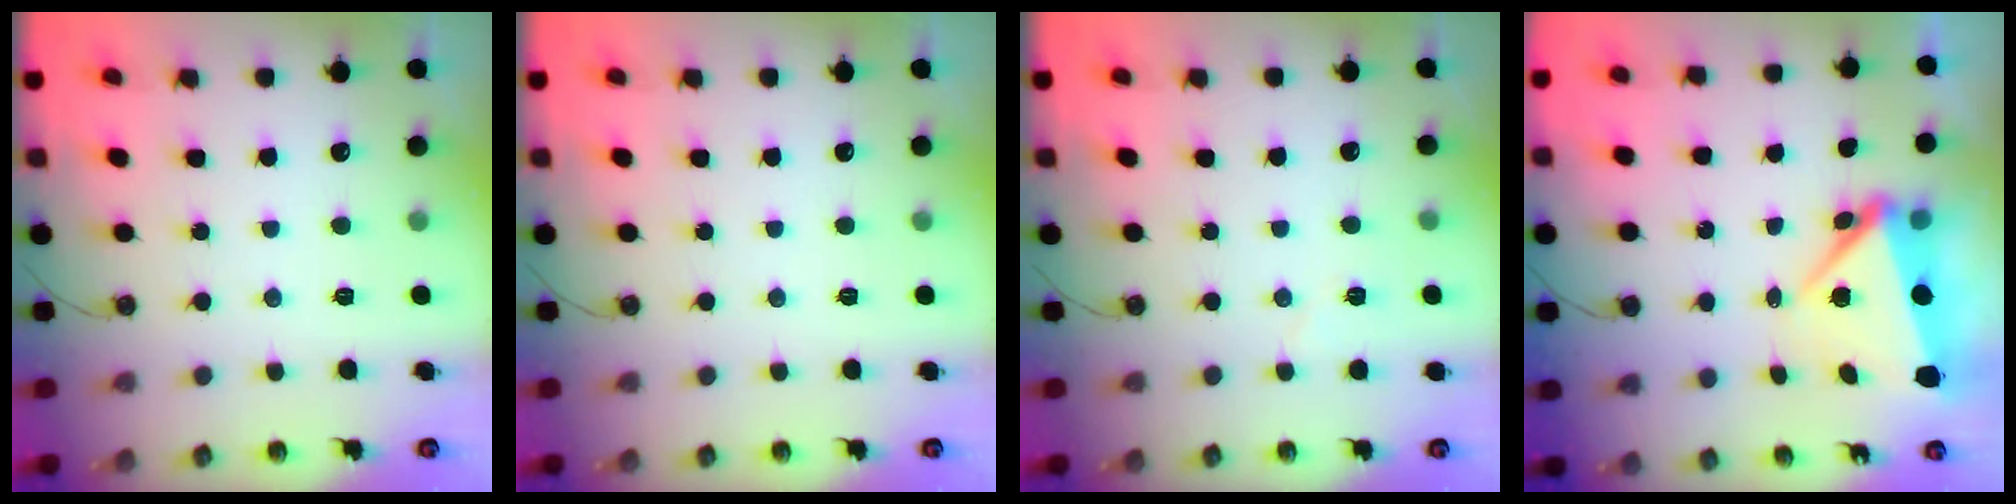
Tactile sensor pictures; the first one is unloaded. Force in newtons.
{"total": 0.0}
{"total": 3.6, "press": 3.2, "slide": 1.6}
{"total": 6.0, "press": 6.0, "slide": 0.6}